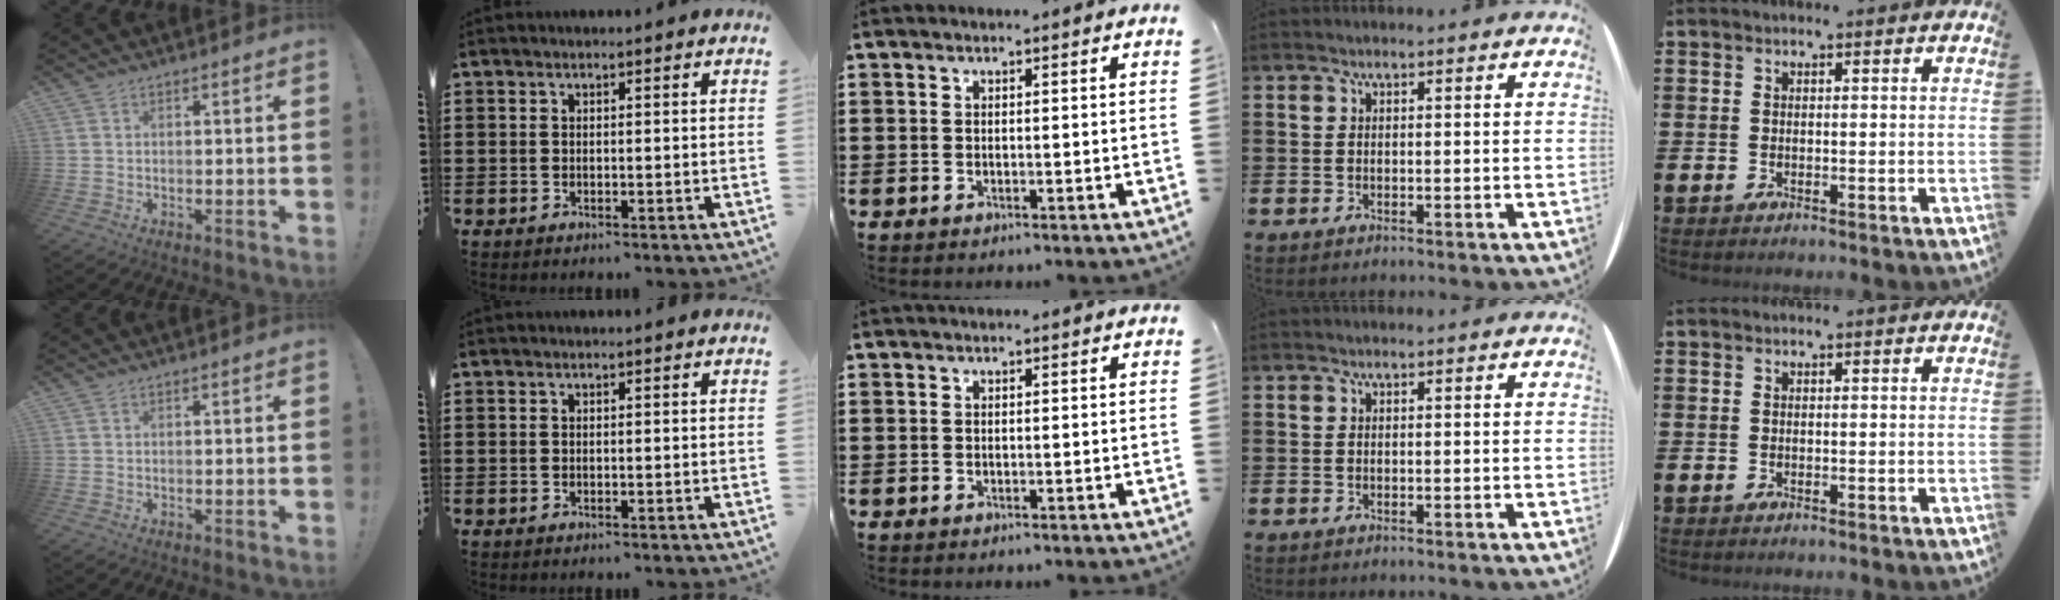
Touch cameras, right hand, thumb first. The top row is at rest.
{}